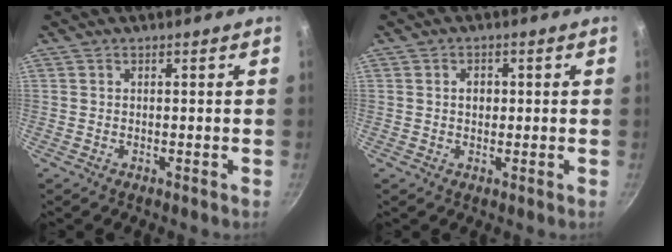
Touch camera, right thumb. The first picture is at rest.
{"total": 2.6, "force": [0.3, 2.0, 1.6], "torque": [-0.013, 0.003, 0.003]}